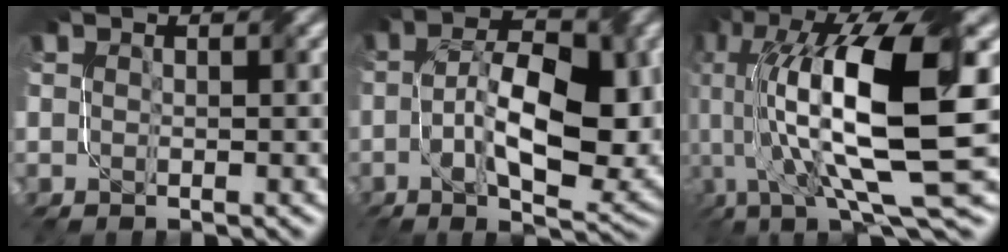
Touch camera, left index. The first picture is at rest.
{"total": 11.5, "force": [-1.0, 5.1, 10.3], "torque": [-0.170, -0.002, -0.008]}
{"total": 15.8, "force": [1.2, 5.3, 14.9], "torque": [-0.281, 0.007, 0.025]}